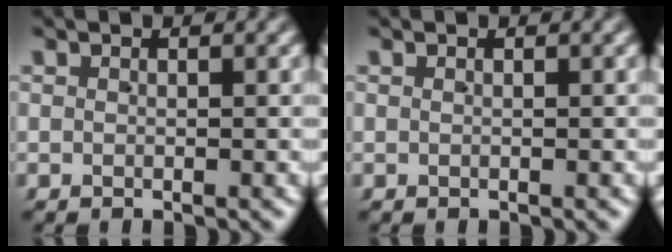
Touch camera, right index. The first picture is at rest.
{"total": 0.0}